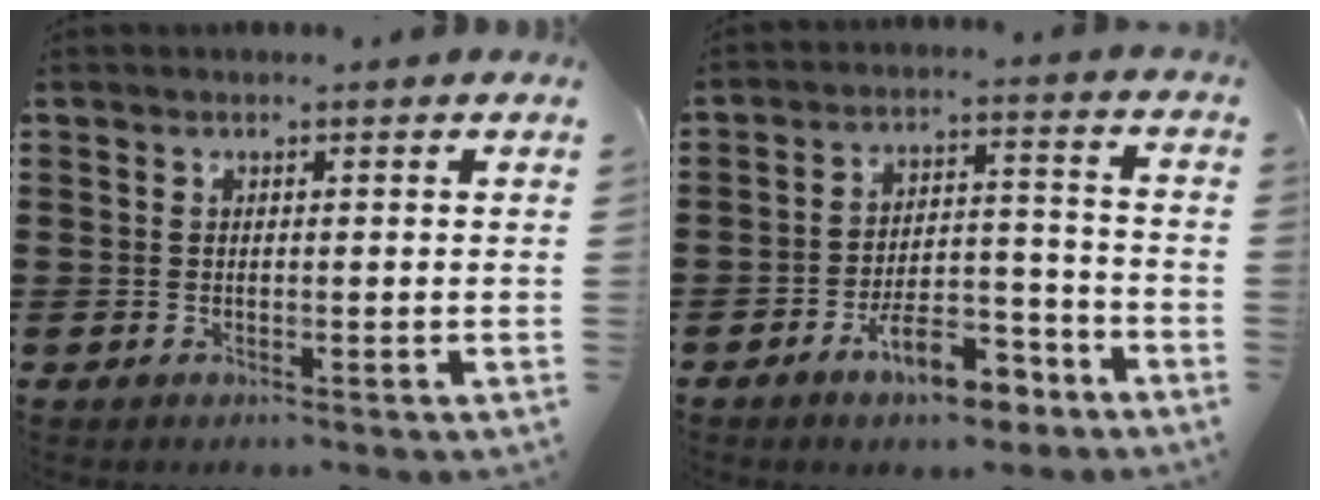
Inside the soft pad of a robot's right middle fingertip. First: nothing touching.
{"total": 8.9, "force": [-6.1, 3.3, 5.6], "torque": [-0.096, 0.016, -0.109]}